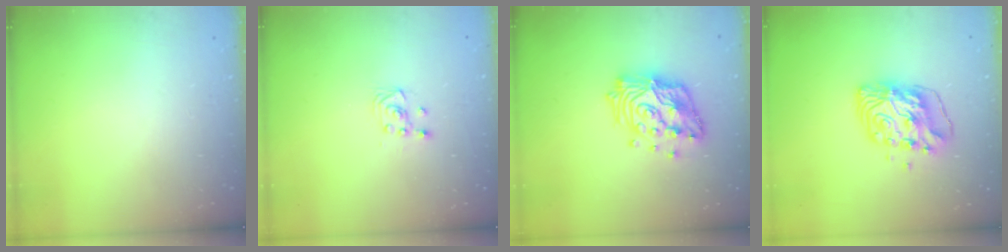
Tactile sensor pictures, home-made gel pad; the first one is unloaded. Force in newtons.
{"total": 2.6, "press": 2.4, "slide": 1.0}
{"total": 17.5, "press": 17.4, "slide": 1.4}
{"total": 10.5, "press": 10.4, "slide": 1.7}